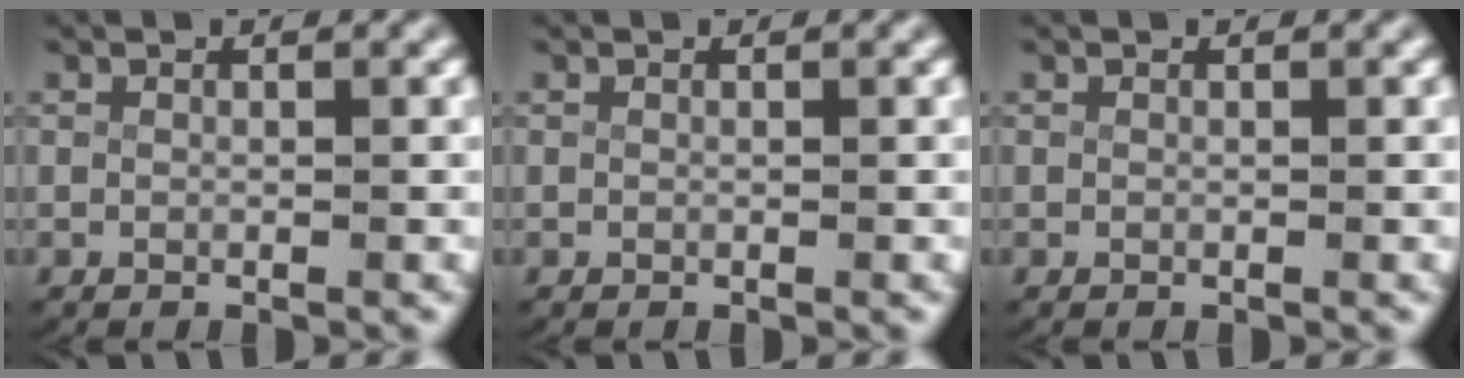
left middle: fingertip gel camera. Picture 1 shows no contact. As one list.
[{"total": 0.0}, {"total": 0.0}]